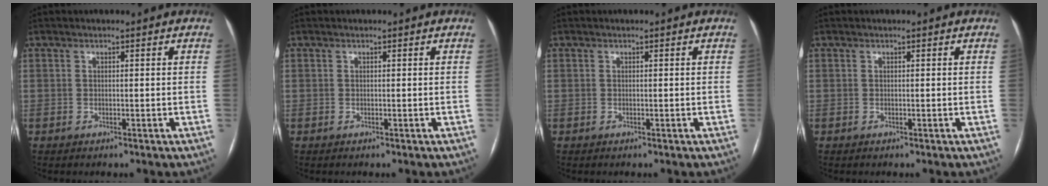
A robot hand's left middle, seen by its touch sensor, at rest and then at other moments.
{"total": 0.0}
{"total": 0.0}
{"total": 0.0}